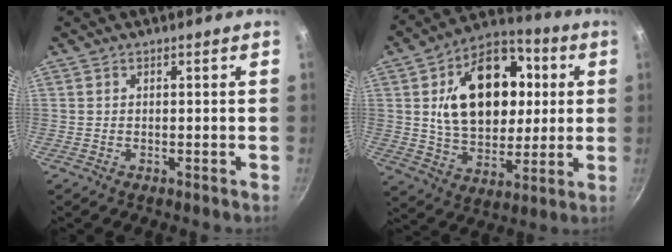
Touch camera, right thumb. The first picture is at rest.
{"total": 22.9, "force": [4.1, 15.7, 16.2], "torque": [-0.224, 0.013, 0.064]}